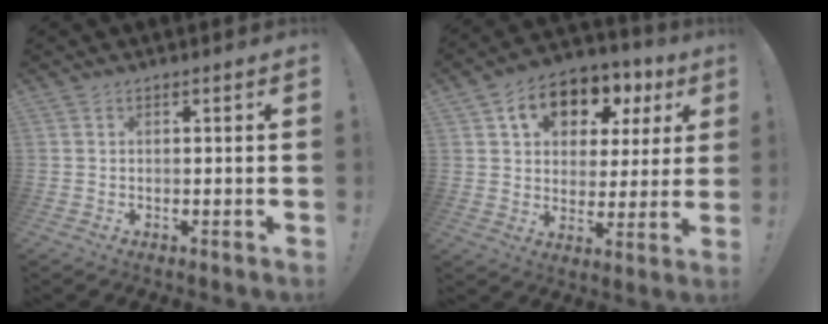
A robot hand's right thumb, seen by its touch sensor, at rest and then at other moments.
{"total": 12.5, "force": [6.2, 8.7, 6.6], "torque": [-0.095, -0.032, 0.110]}